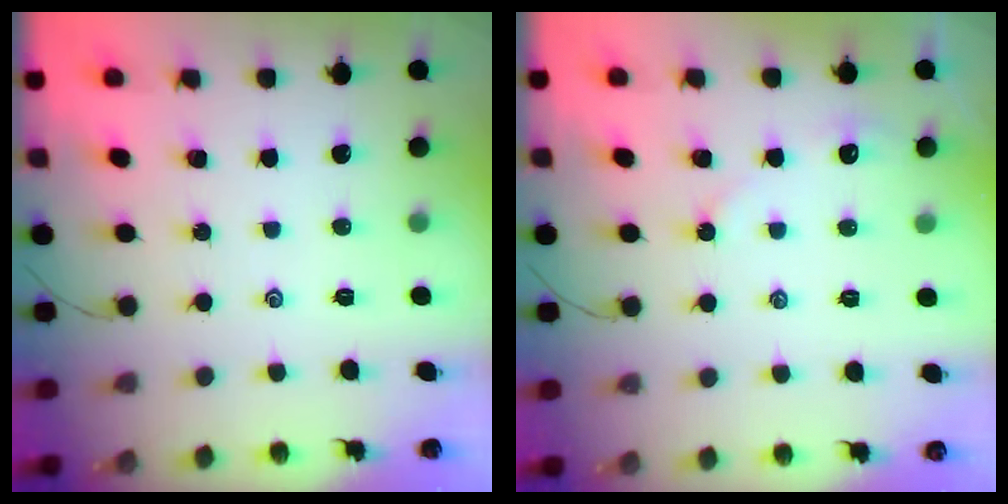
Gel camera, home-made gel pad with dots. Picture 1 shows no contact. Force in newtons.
{"total": 2.9, "press": 2.9, "slide": 0.5}